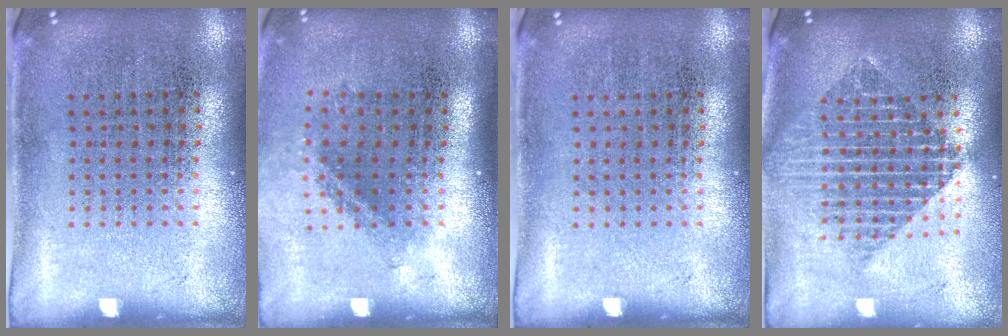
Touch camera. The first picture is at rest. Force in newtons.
{"total": 1.4, "press": 1.0, "slide": 1.0}
{"total": 0.0}
{"total": 2.2, "press": 1.8, "slide": 1.3}